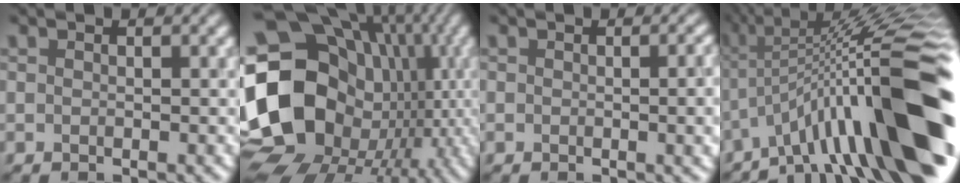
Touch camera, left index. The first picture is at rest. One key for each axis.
{"total": 20.8, "fx": -2.3, "fy": 17.2, "fz": 11.6, "tx": -0.204, "ty": -0.006, "tz": -0.058}
{"total": 3.4, "fx": -0.3, "fy": 1.7, "fz": 3.0, "tx": -0.023, "ty": -0.004, "tz": 0.000}
{"total": 16.3, "fx": -4.5, "fy": 3.4, "fz": 15.3, "tx": -0.216, "ty": 0.039, "tz": -0.073}